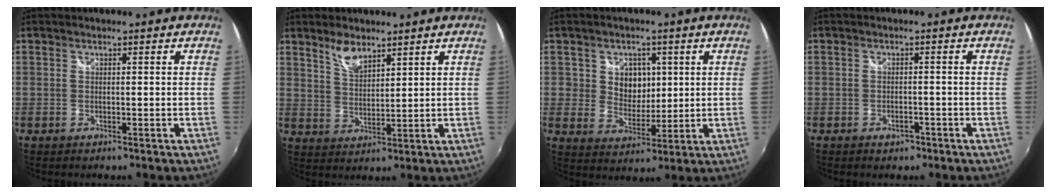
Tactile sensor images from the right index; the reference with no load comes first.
{"total": 5.1, "force": [3.9, 1.8, 2.8], "torque": [-0.049, 0.000, 0.075]}
{"total": 7.1, "force": [1.8, 6.2, 3.0], "torque": [-0.054, 0.006, 0.037]}
{"total": 2.2, "force": [-1.4, 1.4, 1.0], "torque": [-0.019, 0.001, -0.019]}